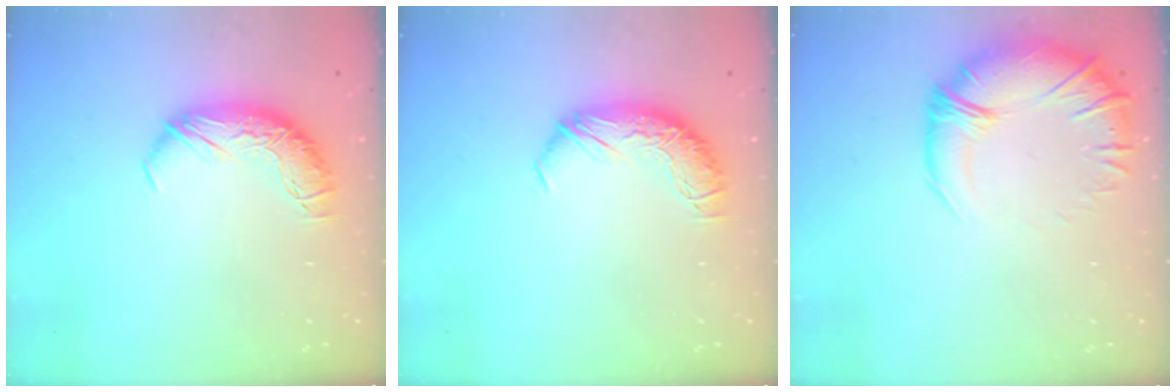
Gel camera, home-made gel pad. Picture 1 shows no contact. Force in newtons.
{"total": 0.0}
{"total": 2.8, "press": 0.5, "slide": 2.8}